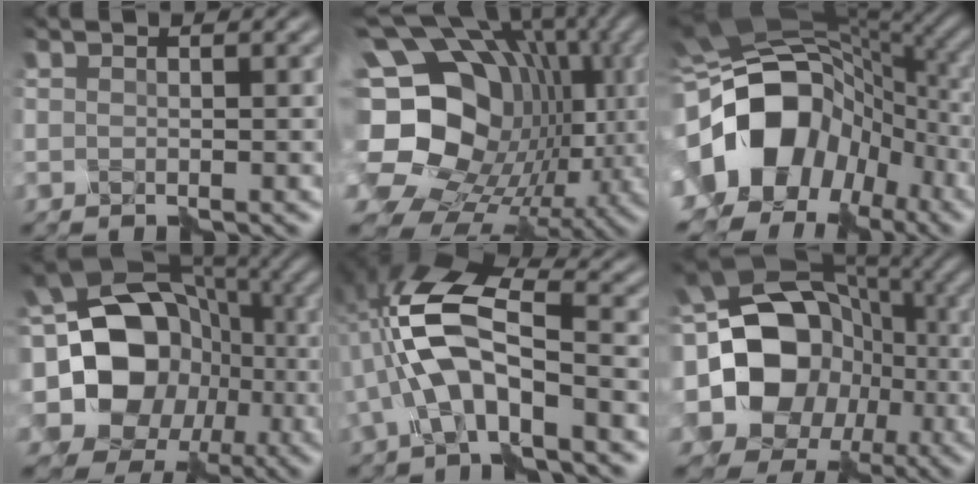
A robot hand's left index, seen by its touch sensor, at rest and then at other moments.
{"total": 20.7, "force": [-0.3, 17.1, 11.7], "torque": [-0.228, 0.003, -0.013]}
{"total": 17.9, "force": [-5.4, 13.3, 10.7], "torque": [-0.183, 0.001, -0.085]}
{"total": 17.7, "force": [-2.1, 15.4, 8.4], "torque": [-0.154, 0.006, -0.053]}
{"total": 7.6, "force": [-1.4, 3.3, 6.7], "torque": [-0.148, 0.018, -0.027]}
{"total": 16.0, "force": [-1.6, 13.6, 8.3], "torque": [-0.152, -0.011, -0.033]}